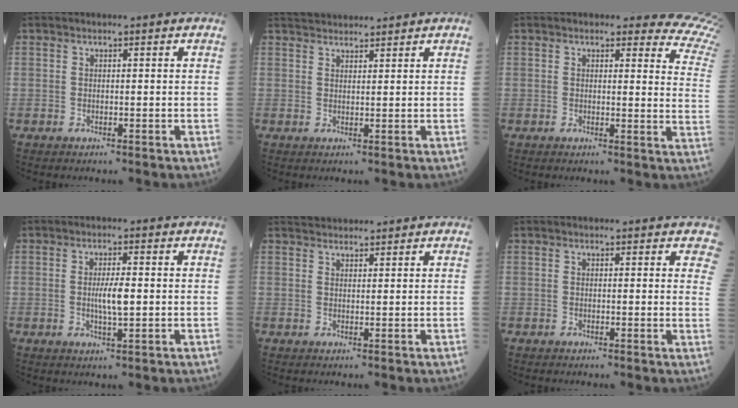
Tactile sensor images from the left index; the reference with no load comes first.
{"total": 5.2, "force": [5.1, 0.6, 1.0], "torque": [-0.020, 0.033, 0.083]}
{"total": 10.8, "force": [10.5, 1.8, 1.8], "torque": [0.017, -0.083, 0.069]}
{"total": 3.6, "force": [-0.1, 0.6, 3.6], "torque": [-0.070, -0.007, -0.001]}
{"total": 4.5, "force": [4.3, 0.9, 0.7], "torque": [-0.013, 0.033, 0.067]}
{"total": 5.2, "force": [4.7, 1.8, 1.4], "torque": [0.008, -0.016, 0.027]}